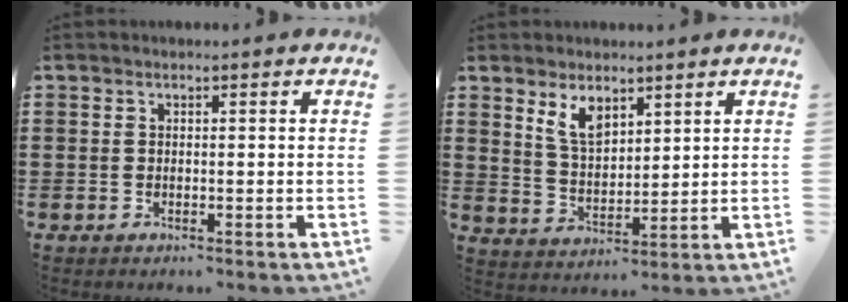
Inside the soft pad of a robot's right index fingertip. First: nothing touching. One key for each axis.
{"total": 5.4, "fx": 3.5, "fy": 2.5, "fz": 3.2, "tx": -0.073, "ty": -0.001, "tz": 0.064}